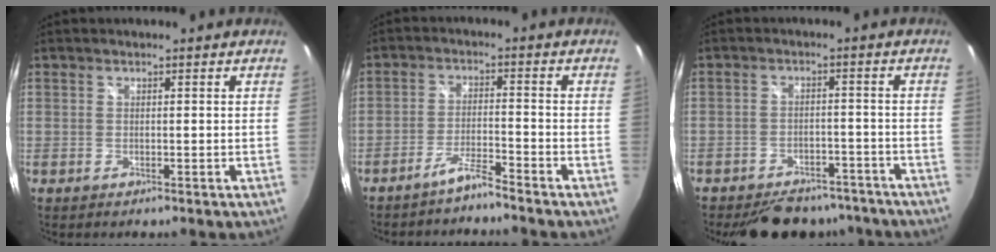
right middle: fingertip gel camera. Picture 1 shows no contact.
{"total": 3.9, "force": [-3.6, -0.4, 1.4], "torque": [-0.044, 0.007, -0.065]}
{"total": 13.1, "force": [-10.9, 5.9, 4.1], "torque": [-0.096, 0.017, -0.134]}